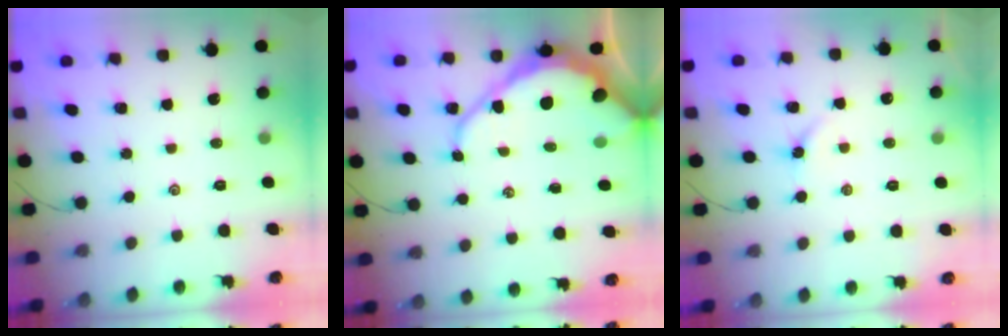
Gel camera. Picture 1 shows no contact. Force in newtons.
{"total": 12.4, "press": 12.3, "slide": 1.4}
{"total": 2.6, "press": 2.6, "slide": 0.3}